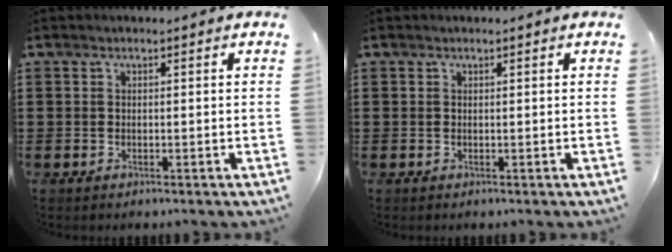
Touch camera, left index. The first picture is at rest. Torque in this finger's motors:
{"motor_torque": [0.00, 0.00, 0.02, 0.01]}